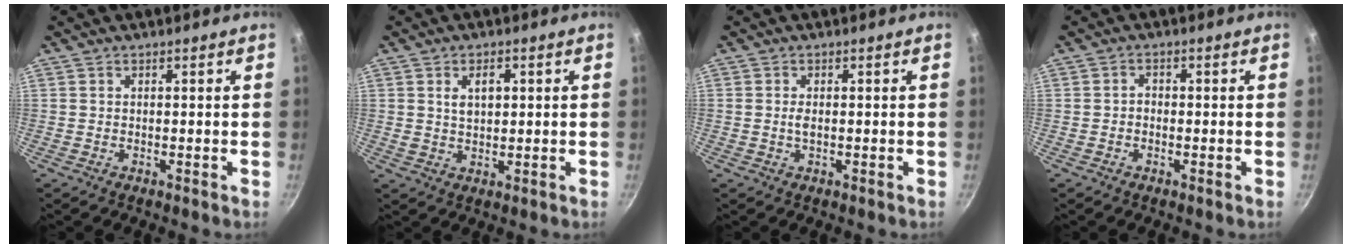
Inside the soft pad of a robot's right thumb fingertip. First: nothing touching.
{"total": 4.3, "force": [1.1, 2.6, 3.2], "torque": [-0.041, -0.003, 0.022]}
{"total": 1.3, "force": [-0.1, 0.6, 1.1], "torque": [-0.023, 0.001, -0.003]}
{"total": 1.3, "force": [-0.6, 1.0, 0.6], "torque": [-0.007, 0.009, -0.012]}